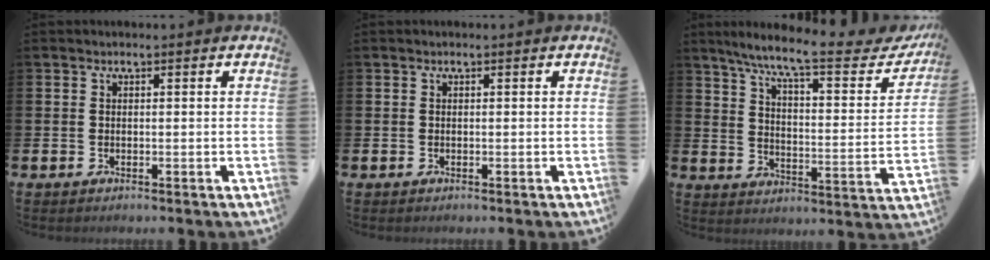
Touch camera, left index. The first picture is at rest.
{"total": 0.0}
{"total": 9.8, "force": [8.1, 1.4, 5.3], "torque": [-0.123, -0.046, 0.128]}